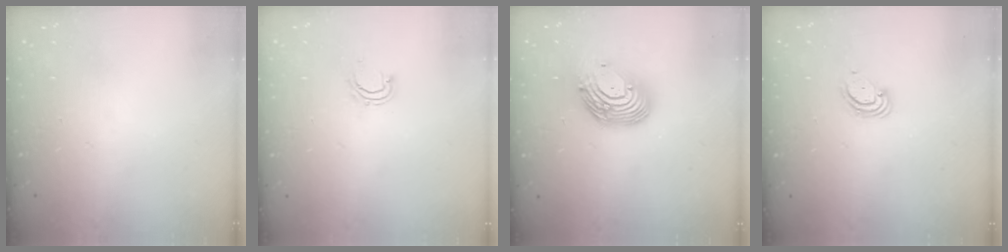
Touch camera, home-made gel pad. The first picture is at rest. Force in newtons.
{"total": 4.9, "press": 4.8, "slide": 0.9}
{"total": 15.0, "press": 14.9, "slide": 1.5}
{"total": 3.8, "press": 3.8, "slide": 0.3}